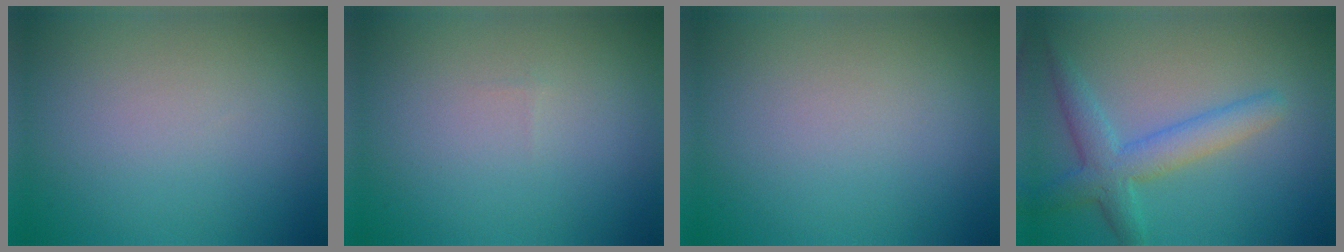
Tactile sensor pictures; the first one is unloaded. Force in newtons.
{"total": 0.0}
{"total": 0.0}
{"total": 4.0, "press": 4.0, "slide": 0.2}